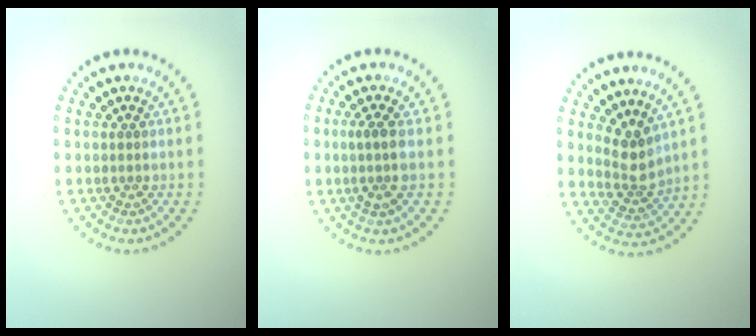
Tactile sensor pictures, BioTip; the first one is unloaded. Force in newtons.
{"total": 2.2, "press": 1.7, "slide": 1.3}
{"total": 2.7, "press": 2.1, "slide": 1.6}